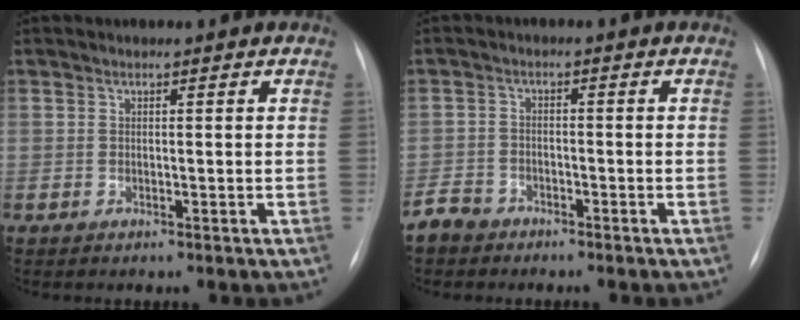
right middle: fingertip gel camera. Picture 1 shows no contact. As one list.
[{"total": 3.6, "force": [-2.9, 2.1, 0.1], "torque": [-0.003, 0.004, -0.057]}]